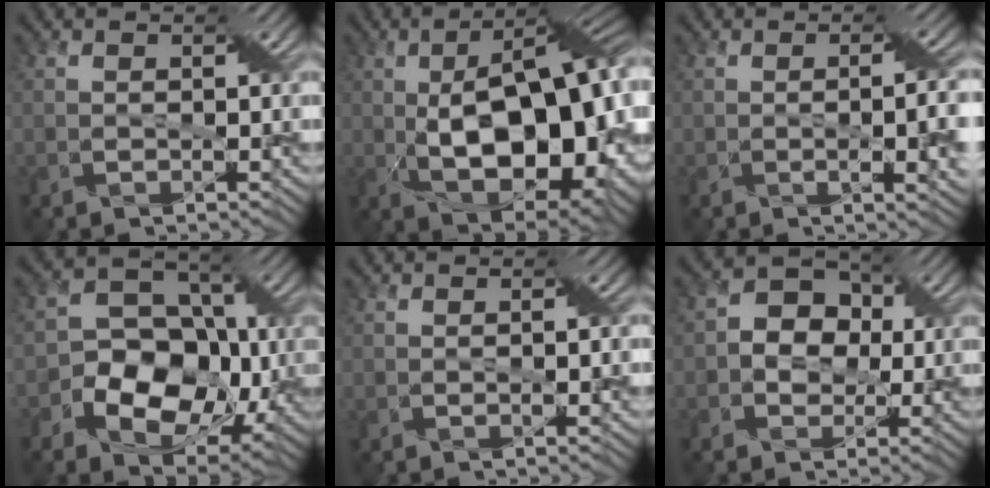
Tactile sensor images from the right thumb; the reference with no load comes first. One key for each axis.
{"total": 18.2, "fx": -0.5, "fy": 8.8, "fz": 16.0, "tx": -0.246, "ty": -0.001, "tz": -0.009}
{"total": 5.9, "fx": -0.7, "fy": 1.5, "fz": 5.7, "tx": -0.085, "ty": -0.004, "tz": -0.004}
{"total": 12.4, "fx": -2.9, "fy": 9.1, "fz": 7.9, "tx": -0.124, "ty": -0.010, "tz": -0.065}
{"total": 1.5, "fx": 0.0, "fy": 0.1, "fz": 1.5, "tx": -0.025, "ty": 0.002, "tz": -0.001}
{"total": 6.0, "fx": 0.1, "fy": 4.9, "fz": 3.3, "tx": -0.058, "ty": 0.013, "tz": -0.016}